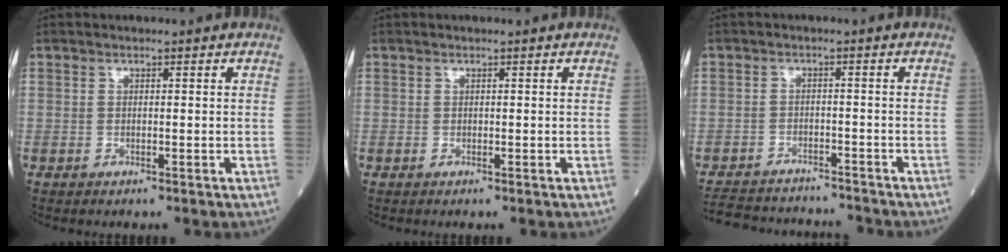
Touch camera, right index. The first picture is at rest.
{"total": 0.0}
{"total": 11.4, "force": [-10.9, 2.7, 2.3], "torque": [-0.043, 0.009, -0.151]}